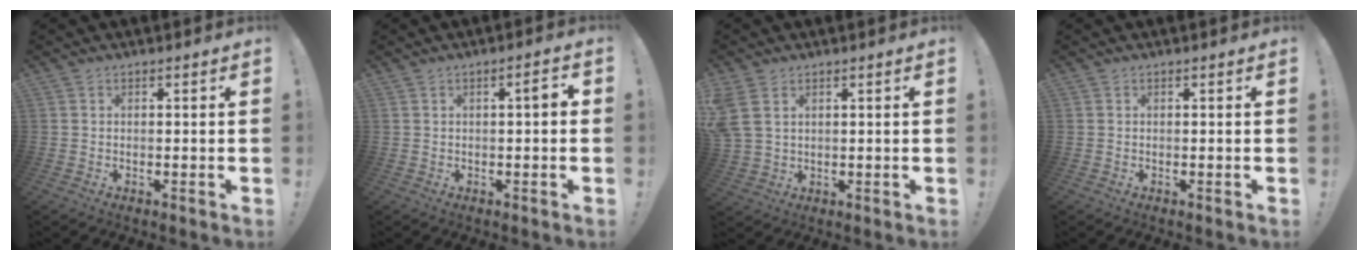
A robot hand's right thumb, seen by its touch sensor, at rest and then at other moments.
{"total": 2.6, "force": [0.0, 0.4, 2.6], "torque": [-0.031, -0.001, -0.006]}
{"total": 6.8, "force": [3.2, 4.4, 4.2], "torque": [-0.092, -0.004, 0.066]}
{"total": 0.0}